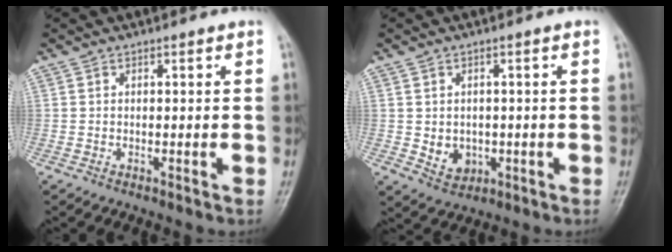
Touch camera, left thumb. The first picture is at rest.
{"total": 4.4, "force": [-0.6, 3.7, 2.4], "torque": [-0.020, 0.000, 0.004]}